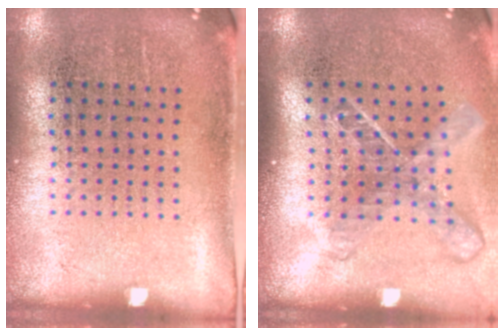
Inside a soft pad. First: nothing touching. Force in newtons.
{"total": 1.8, "press": 1.4, "slide": 1.1}